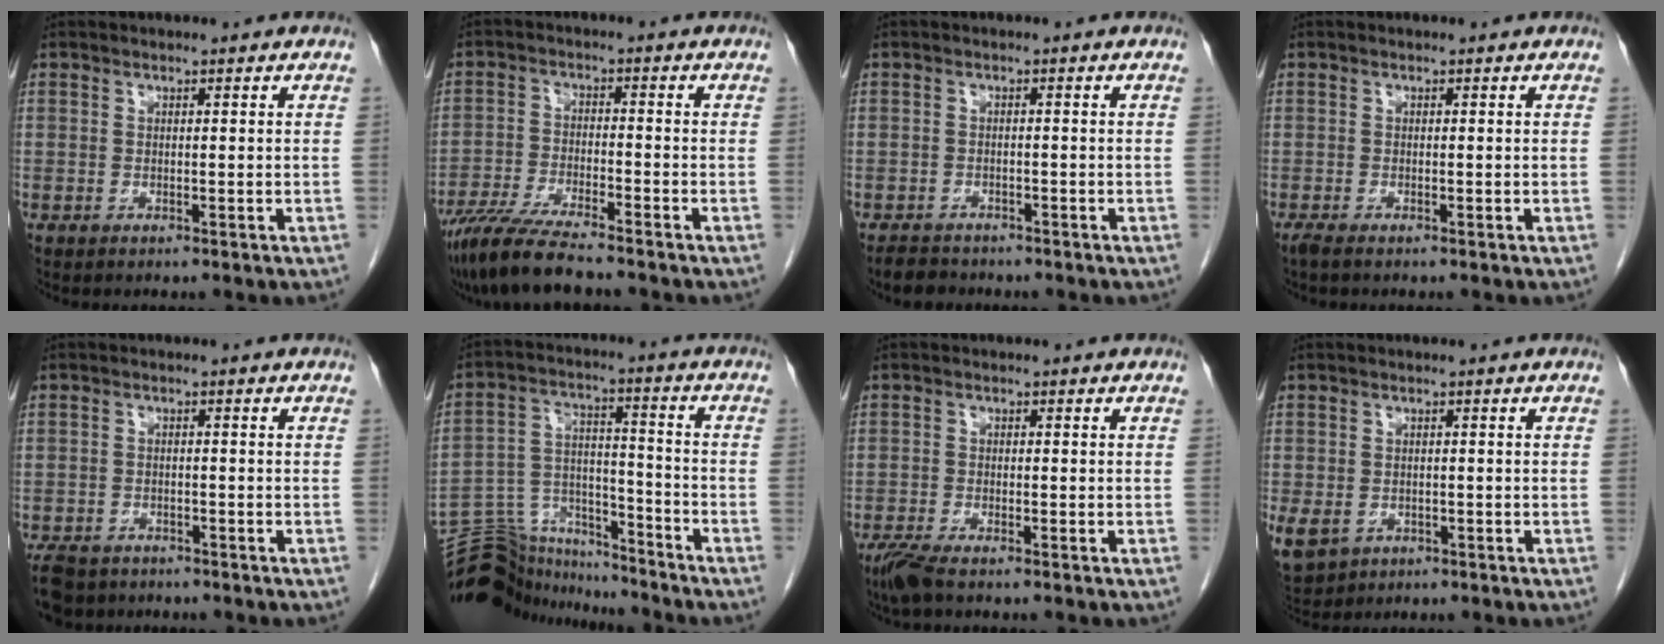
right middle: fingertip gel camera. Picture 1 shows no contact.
{"total": 9.3, "force": [-8.0, 0.3, 4.8], "torque": [-0.087, -0.030, -0.141]}
{"total": 3.1, "force": [-2.7, 1.4, 0.2], "torque": [-0.013, -0.002, -0.043]}
{"total": 0.9, "force": [-0.7, 0.0, 0.5], "torque": [-0.017, -0.005, -0.016]}
{"total": 6.5, "force": [-5.3, 3.3, 1.9], "torque": [-0.035, -0.007, -0.085]}
{"total": 13.8, "force": [-13.4, 3.3, 1.4], "torque": [-0.036, 0.048, -0.225]}
{"total": 3.1, "force": [-2.5, 0.3, 1.9], "torque": [-0.045, -0.010, -0.050]}
{"total": 6.9, "force": [-2.9, 5.4, 3.2], "torque": [-0.090, -0.008, -0.038]}